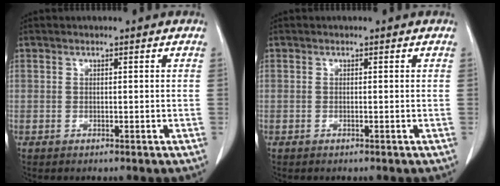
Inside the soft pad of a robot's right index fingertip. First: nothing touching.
{"total": 0.0}